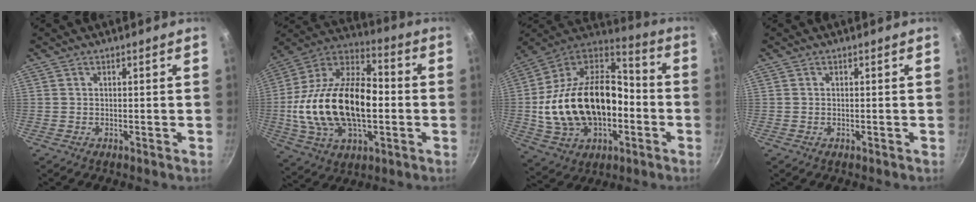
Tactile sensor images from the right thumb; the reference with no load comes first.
{"total": 27.0, "force": [-2.3, 15.7, 21.8], "torque": [-0.395, 0.040, -0.043]}
{"total": 27.8, "force": [-4.2, 18.3, 20.5], "torque": [-0.358, 0.063, -0.061]}
{"total": 0.0}